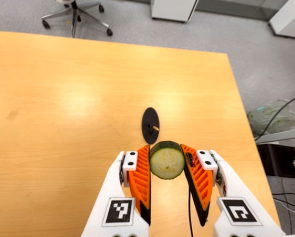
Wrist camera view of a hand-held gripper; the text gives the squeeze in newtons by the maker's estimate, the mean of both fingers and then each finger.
{"total": 8.6, "left": 7.9, "right": 9.3}